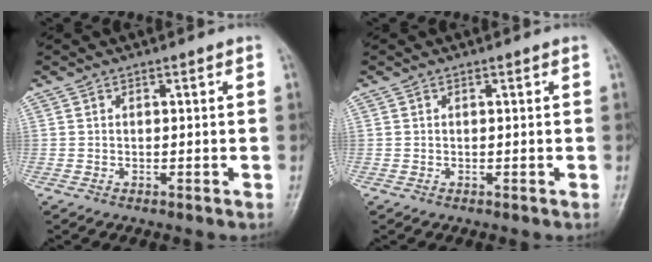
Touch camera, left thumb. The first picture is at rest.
{"total": 0.0}